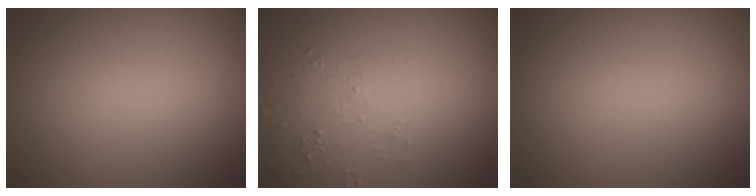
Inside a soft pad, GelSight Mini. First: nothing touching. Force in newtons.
{"total": 1.7, "press": 0.5, "slide": 1.7}
{"total": 0.0}